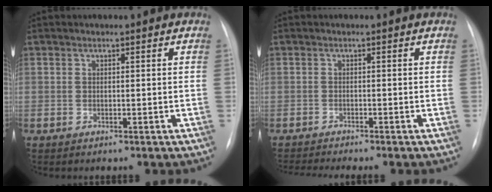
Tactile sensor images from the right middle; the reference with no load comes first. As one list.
[{"total": 4.7, "force": [-4.3, -0.8, 1.8], "torque": [-0.027, -0.010, -0.065]}]